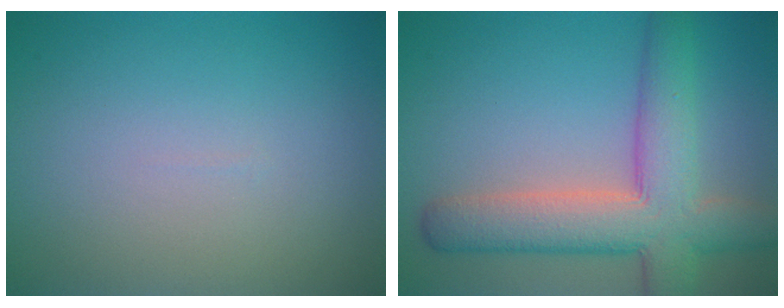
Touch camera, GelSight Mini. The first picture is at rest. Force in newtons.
{"total": 8.4, "press": 8.4, "slide": 0.6}